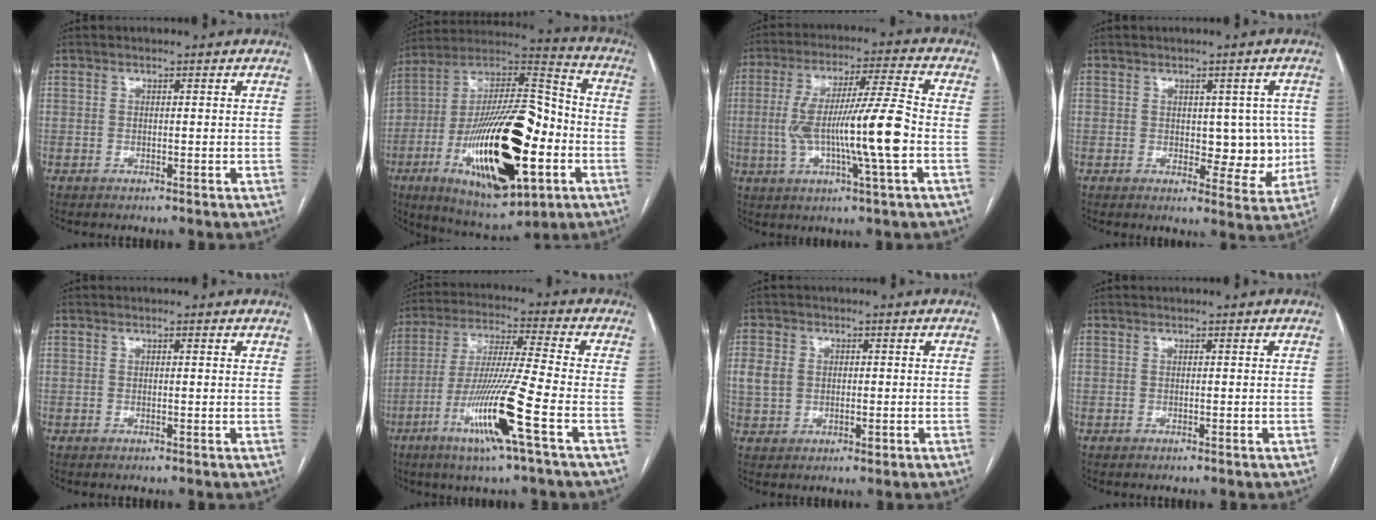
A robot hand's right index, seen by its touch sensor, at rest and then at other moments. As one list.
[{"total": 28.3, "force": [-8.1, 8.8, 25.7], "torque": [-0.463, -0.008, -0.123]}, {"total": 14.8, "force": [-2.0, 0.2, 14.7], "torque": [-0.272, 0.006, -0.038]}, {"total": 6.6, "force": [0.3, 3.8, 5.4], "torque": [-0.050, 0.007, 0.015]}, {"total": 0.9, "force": [0.5, 0.1, 0.7], "torque": [-0.012, 0.005, 0.003]}, {"total": 13.9, "force": [-5.7, -1.1, 12.7], "torque": [-0.255, -0.020, -0.111]}, {"total": 5.6, "force": [0.5, 4.7, 3.1], "torque": [-0.072, 0.009, 0.015]}, {"total": 0.0}]